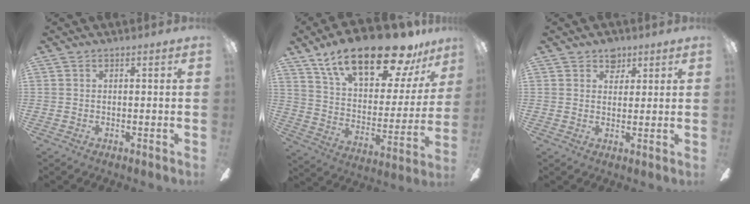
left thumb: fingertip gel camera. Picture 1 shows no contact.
{"total": 23.6, "force": [17.1, 8.4, 13.9], "torque": [-0.235, -0.105, 0.292]}
{"total": 4.3, "force": [3.1, 2.8, 1.0], "torque": [0.003, -0.014, 0.052]}